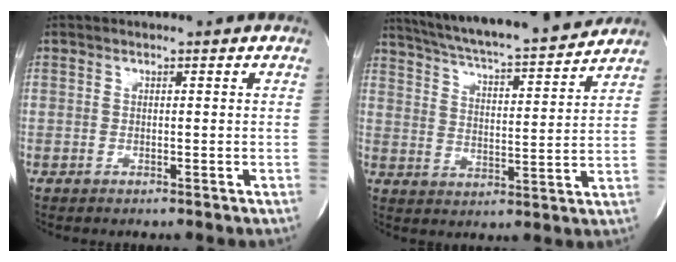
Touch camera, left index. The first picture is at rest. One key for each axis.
{"total": 18.0, "fx": 16.5, "fy": 0.6, "fz": 7.3, "tx": -0.126, "ty": -0.007, "tz": 0.245}